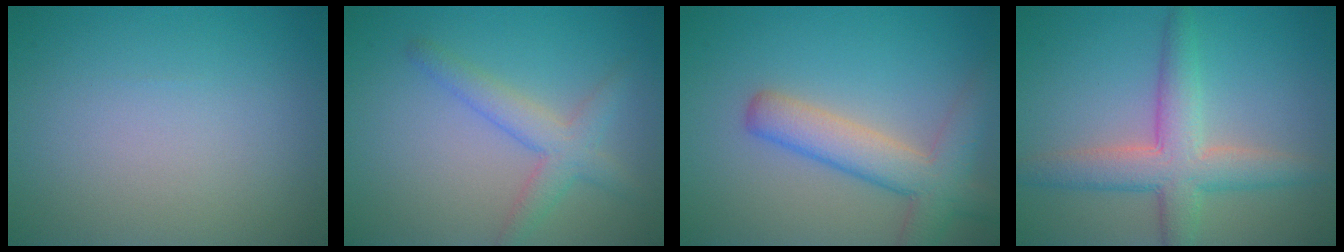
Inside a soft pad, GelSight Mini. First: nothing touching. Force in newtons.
{"total": 3.1, "press": 3.1, "slide": 0.1}
{"total": 5.4, "press": 5.3, "slide": 0.4}
{"total": 5.4, "press": 5.4, "slide": 0.2}